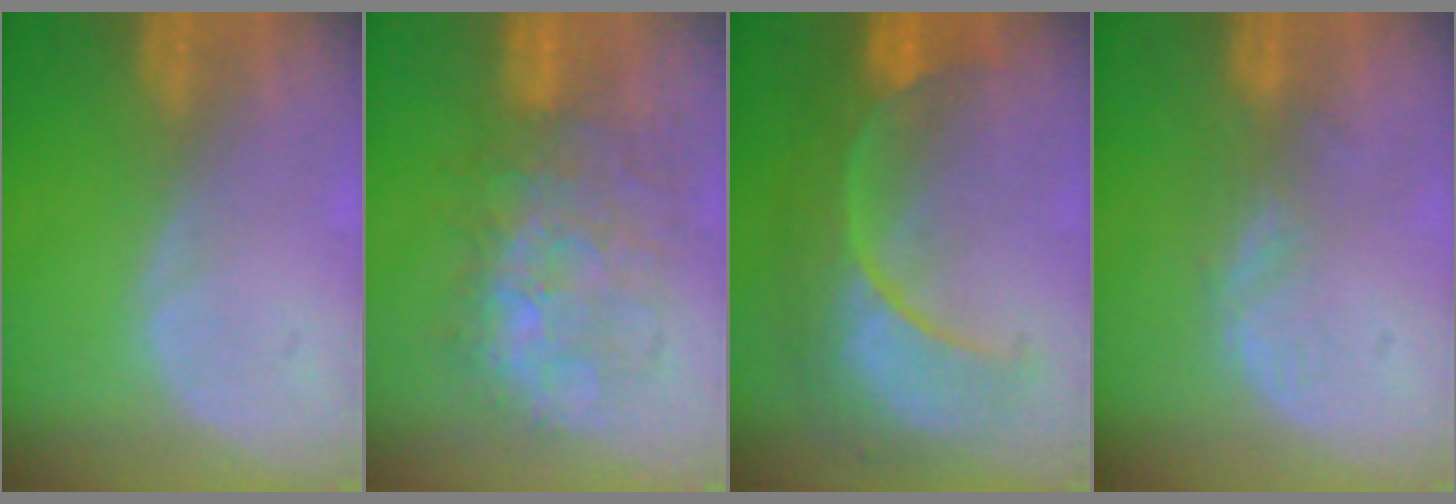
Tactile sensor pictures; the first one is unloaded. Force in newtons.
{"total": 9.6, "press": 9.3, "slide": 2.3}
{"total": 9.6, "press": 9.6, "slide": 0.7}
{"total": 2.8, "press": 2.2, "slide": 1.7}